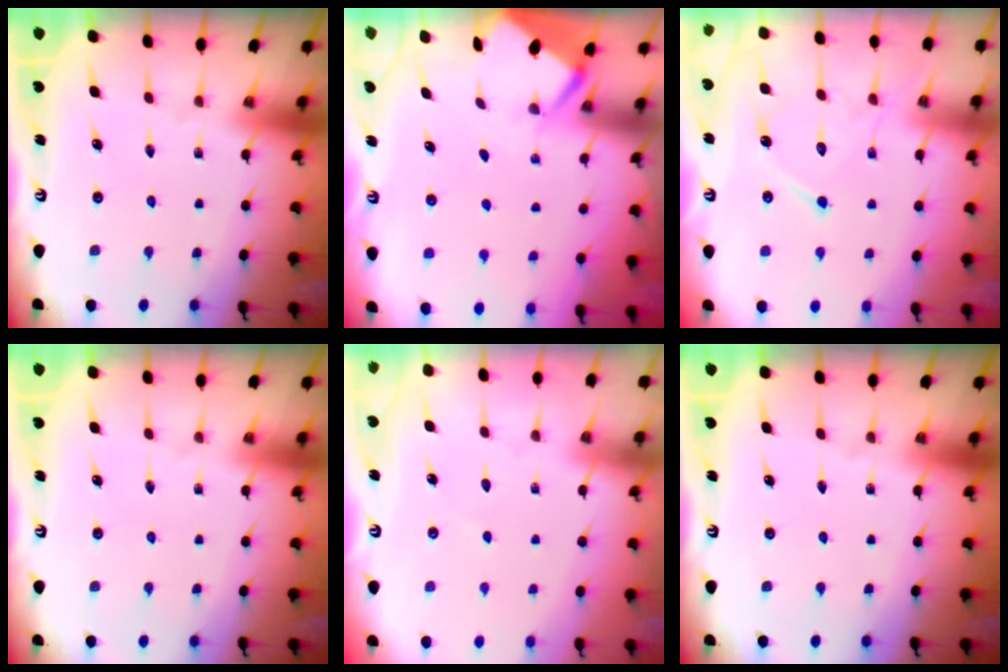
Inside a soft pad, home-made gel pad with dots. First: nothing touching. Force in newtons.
{"total": 2.9, "press": 2.8, "slide": 0.3}
{"total": 11.5, "press": 11.5, "slide": 0.3}
{"total": 0.0}
{"total": 2.5, "press": 2.5, "slide": 0.4}
{"total": 0.0}